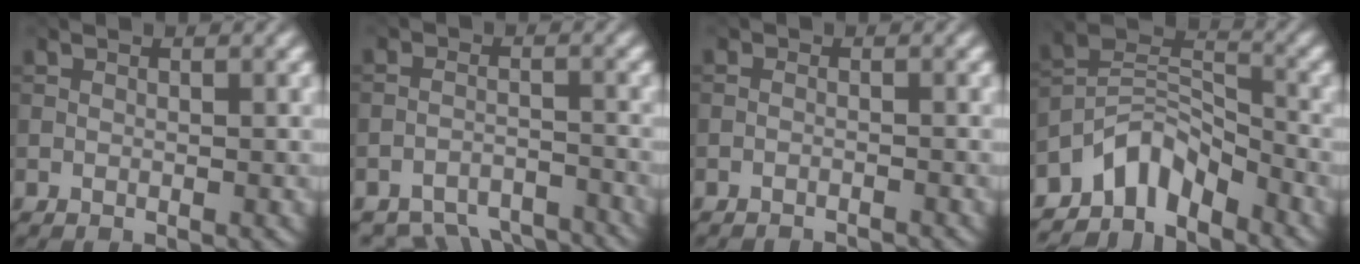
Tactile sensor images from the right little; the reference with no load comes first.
{"total": 6.8, "force": [-6.4, 2.0, 1.1], "torque": [-0.017, -0.012, -0.097]}
{"total": 2.7, "force": [-2.6, 0.3, 0.4], "torque": [-0.006, 0.006, -0.037]}
{"total": 5.9, "force": [-4.9, 2.4, 2.0], "torque": [-0.023, 0.002, -0.105]}